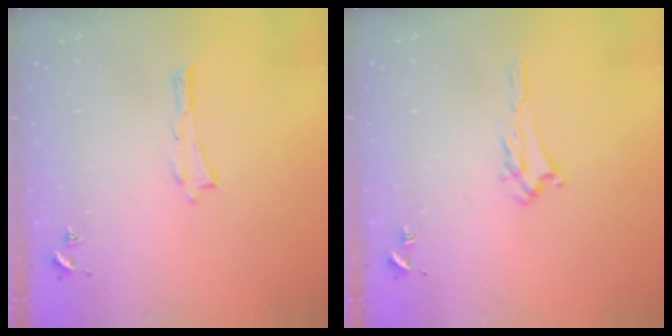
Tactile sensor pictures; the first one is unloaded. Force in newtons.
{"total": 2.0, "press": 2.0, "slide": 0.5}